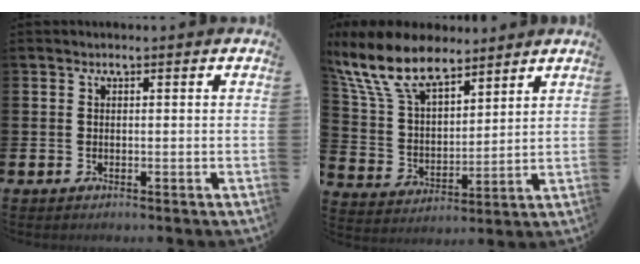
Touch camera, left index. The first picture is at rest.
{"total": 11.0, "force": [8.9, 4.5, 4.6], "torque": [-0.131, -0.031, 0.166]}